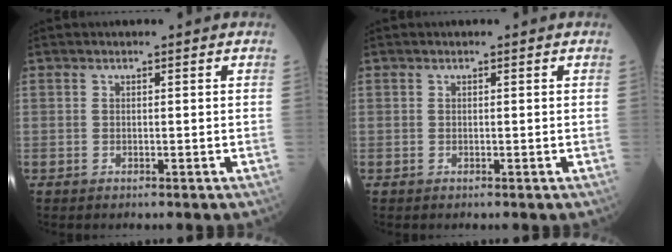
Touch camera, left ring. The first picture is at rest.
{"total": 0.0}